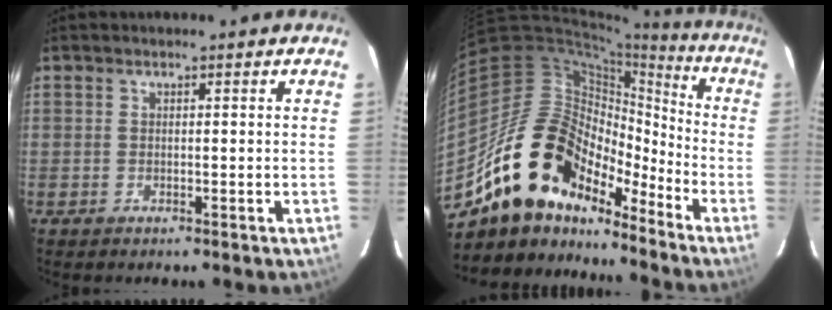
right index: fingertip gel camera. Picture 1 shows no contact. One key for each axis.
{"total": 21.5, "fx": -14.5, "fy": 12.6, "fz": 9.6, "tx": -0.183, "ty": 0.034, "tz": -0.249}